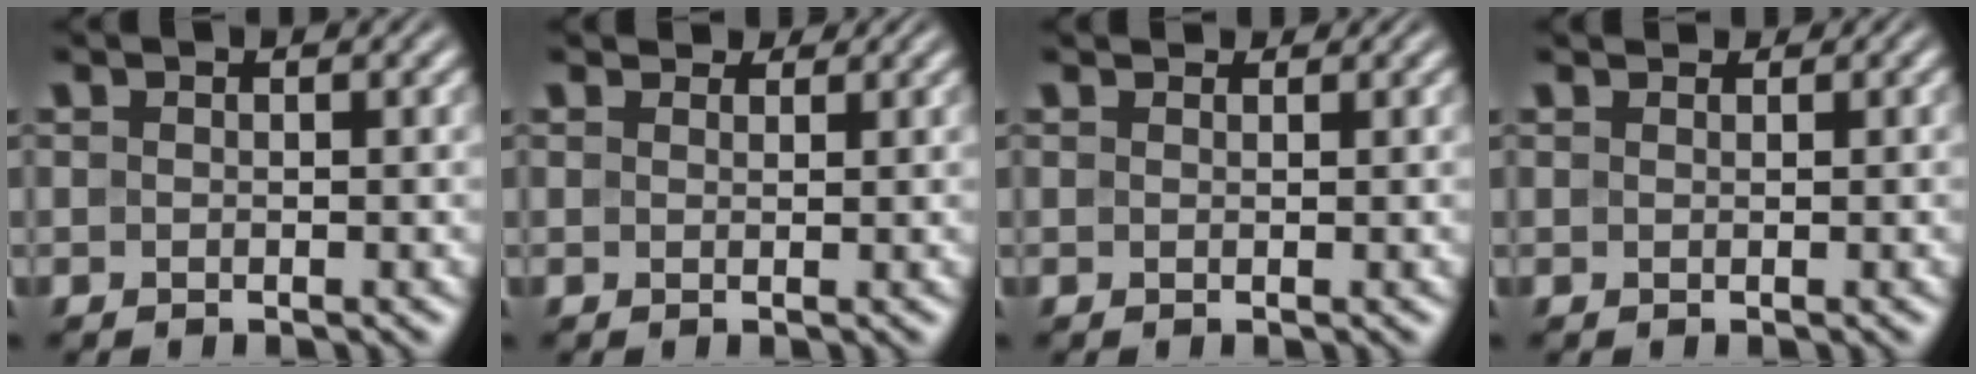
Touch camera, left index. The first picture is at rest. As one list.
[{"total": 2.4, "force": [2.1, 0.9, 0.7], "torque": [-0.014, -0.006, 0.031]}, {"total": 1.9, "force": [1.7, 0.6, 0.6], "torque": [-0.014, -0.005, 0.021]}, {"total": 1.8, "force": [1.6, 0.5, 0.5], "torque": [-0.012, -0.006, 0.017]}]